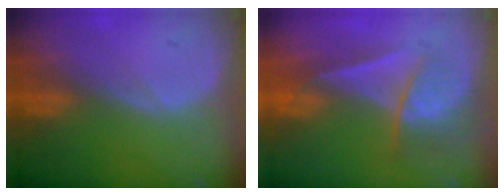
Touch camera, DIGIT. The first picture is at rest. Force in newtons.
{"total": 7.2, "press": 6.0, "slide": 3.9}